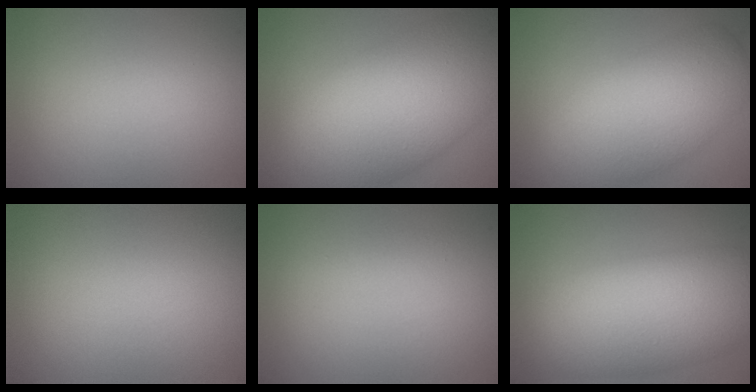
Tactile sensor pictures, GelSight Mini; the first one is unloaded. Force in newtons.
{"total": 11.8, "press": 11.8, "slide": 0.2}
{"total": 7.4, "press": 7.4, "slide": 0.6}
{"total": 0.0}
{"total": 0.7, "press": 0.7, "slide": 0.0}
{"total": 9.0, "press": 8.9, "slide": 0.5}